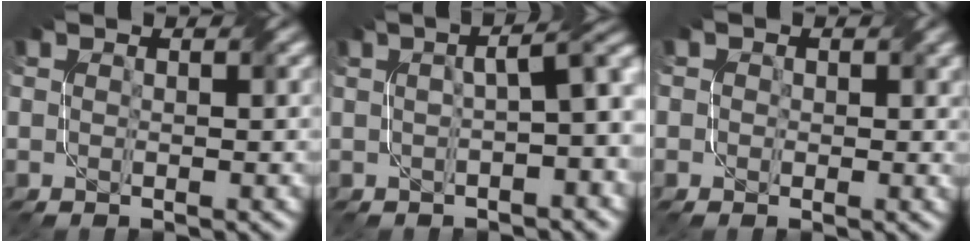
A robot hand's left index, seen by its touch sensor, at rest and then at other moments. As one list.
[{"total": 5.9, "force": [0.5, 1.7, 5.7], "torque": [-0.054, 0.023, 0.011]}, {"total": 1.5, "force": [0.5, 1.4, 0.4], "torque": [-0.003, -0.001, 0.006]}]